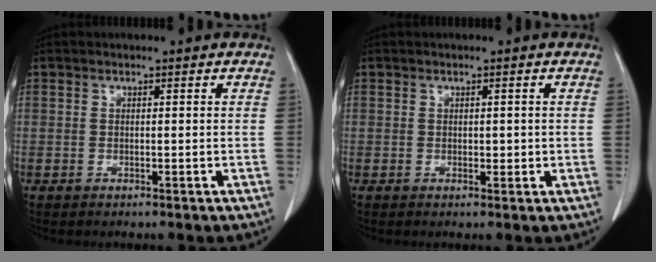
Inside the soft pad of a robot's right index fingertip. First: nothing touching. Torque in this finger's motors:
{"motor_torque": [-0.12, 0.30, 0.01, 0.01]}